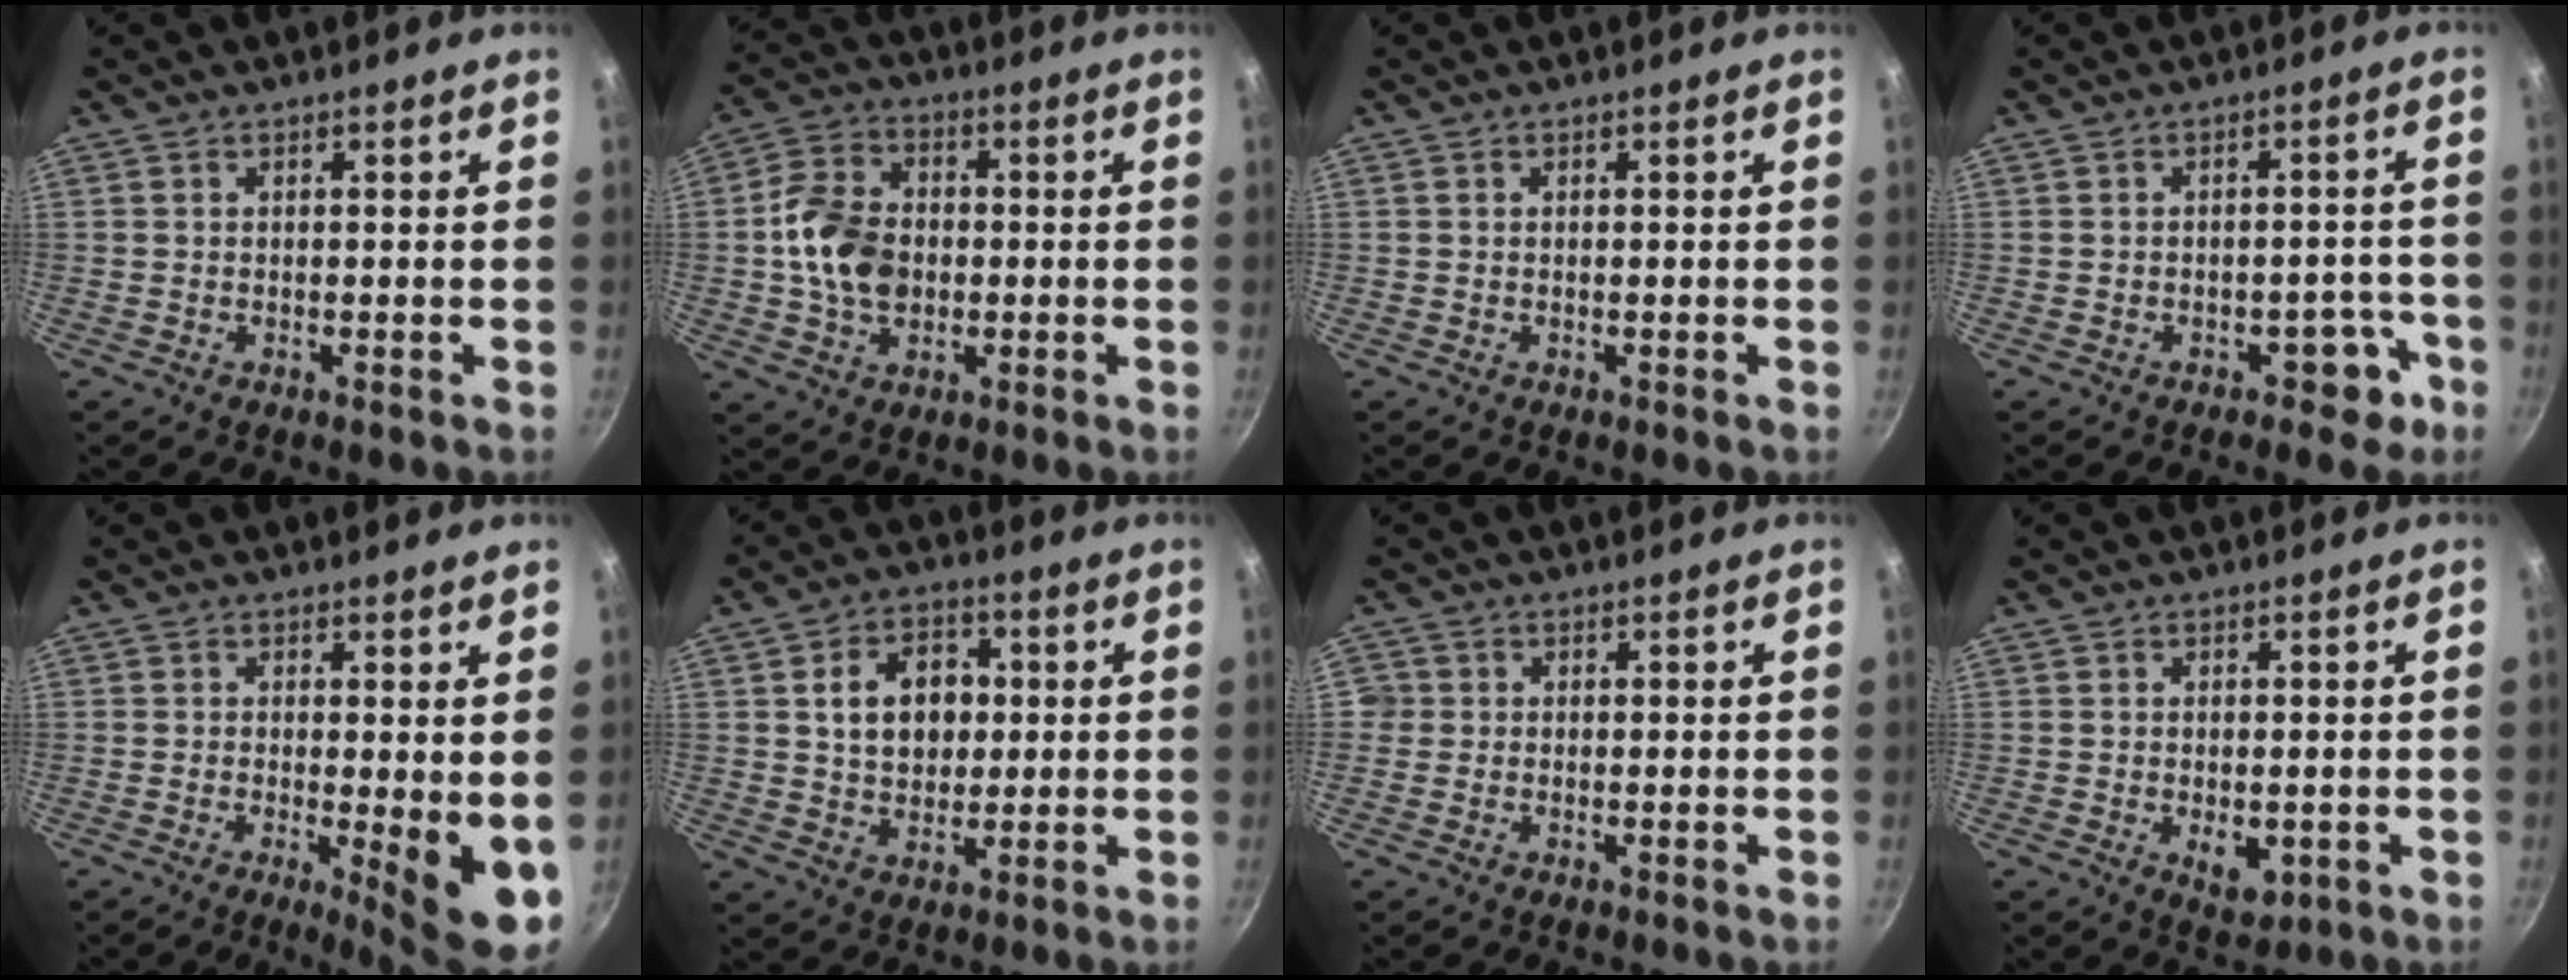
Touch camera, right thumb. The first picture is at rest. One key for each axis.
{"total": 11.8, "fx": -0.4, "fy": 8.6, "fz": 8.0, "tx": -0.132, "ty": 0.016, "tz": -0.014}
{"total": 0.0}
{"total": 5.3, "fx": -2.7, "fy": 3.5, "fz": 3.0, "tx": -0.004, "ty": 0.036, "tz": -0.022}
{"total": 7.8, "fx": -0.5, "fy": 1.9, "fz": 7.6, "tx": -0.099, "ty": -0.018, "tz": -0.002}
{"total": 10.5, "fx": 1.8, "fy": 7.9, "fz": 6.7, "tx": -0.082, "ty": 0.007, "tz": 0.029}
{"total": 1.7, "fx": -0.2, "fy": 1.6, "fz": 0.1, "tx": 0.008, "ty": 0.004, "tz": -0.004}
{"total": 4.8, "fx": -1.0, "fy": 2.9, "fz": 3.7, "tx": -0.045, "ty": -0.004, "tz": -0.007}